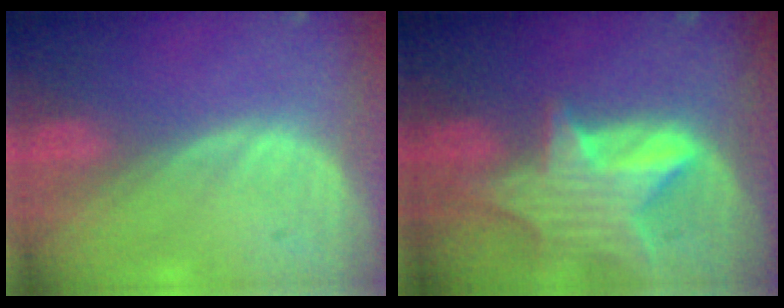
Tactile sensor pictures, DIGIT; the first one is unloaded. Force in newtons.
{"total": 8.5, "press": 7.6, "slide": 3.9}